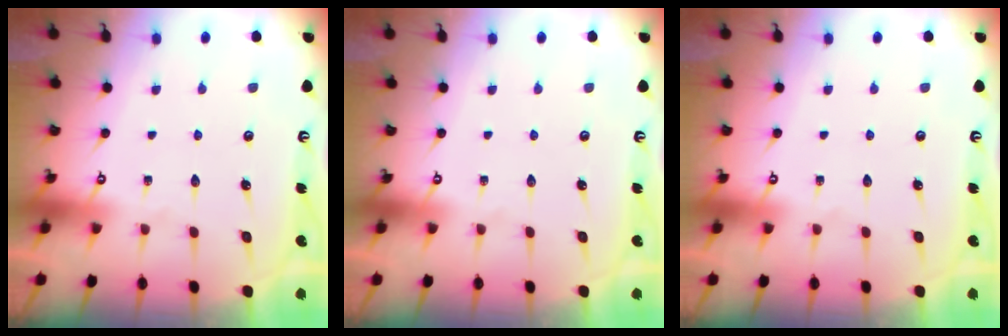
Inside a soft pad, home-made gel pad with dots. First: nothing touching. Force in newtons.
{"total": 0.0}
{"total": 0.0}